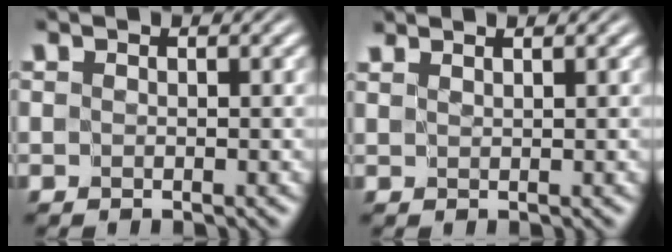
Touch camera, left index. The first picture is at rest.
{"total": 1.6, "force": [1.6, 0.0, 0.3], "torque": [-0.002, -0.007, 0.024]}